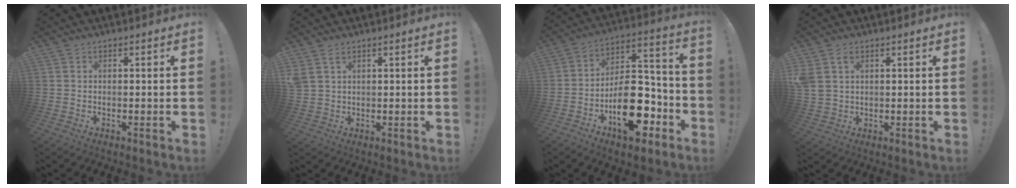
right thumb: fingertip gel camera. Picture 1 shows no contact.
{"total": 3.1, "force": [1.9, 1.6, 1.9], "torque": [-0.031, -0.007, 0.036]}
{"total": 21.1, "force": [-9.1, 11.6, 15.1], "torque": [-0.225, 0.067, -0.137]}
{"total": 4.3, "force": [2.2, 2.8, 2.5], "torque": [-0.036, -0.009, 0.043]}